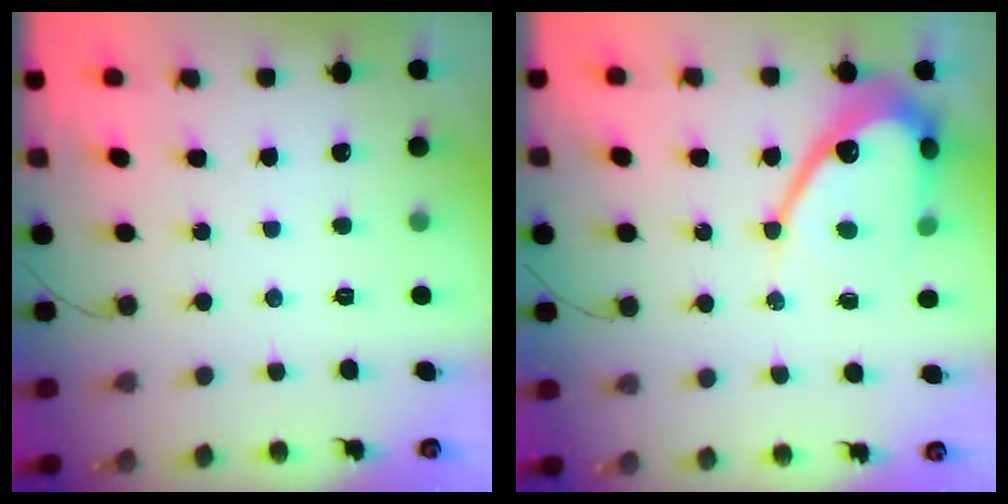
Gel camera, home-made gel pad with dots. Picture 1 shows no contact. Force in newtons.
{"total": 11.5, "press": 11.5, "slide": 1.1}